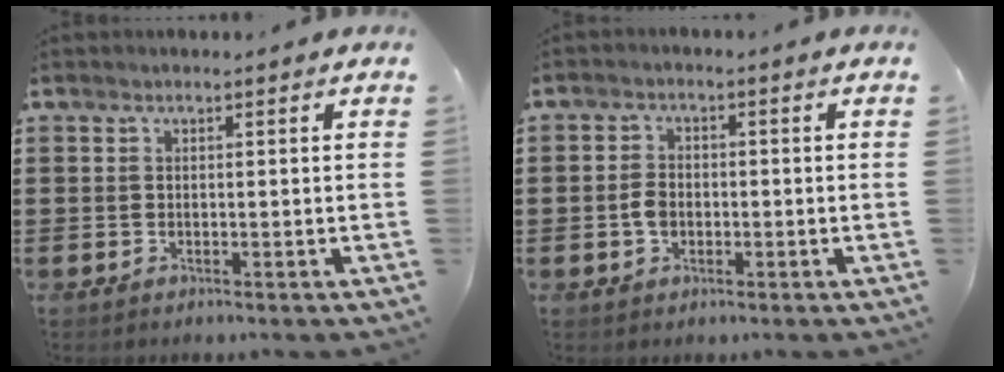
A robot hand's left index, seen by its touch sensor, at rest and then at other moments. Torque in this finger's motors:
{"motor_torque": [0.76, 0.61, 0.35, 0.02]}